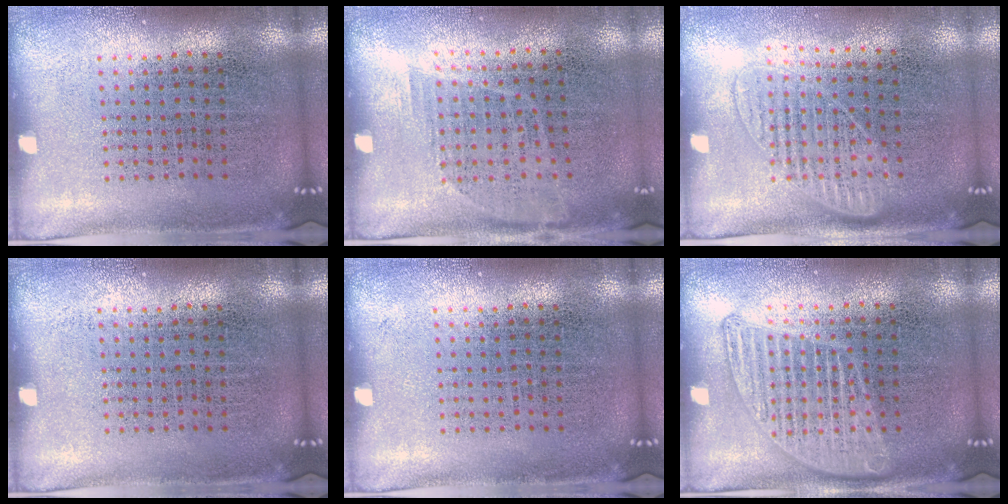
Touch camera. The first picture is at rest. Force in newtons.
{"total": 1.1, "press": 0.8, "slide": 0.7}
{"total": 1.2, "press": 1.1, "slide": 0.4}
{"total": 0.0}
{"total": 0.0}
{"total": 1.3, "press": 1.3, "slide": 0.1}